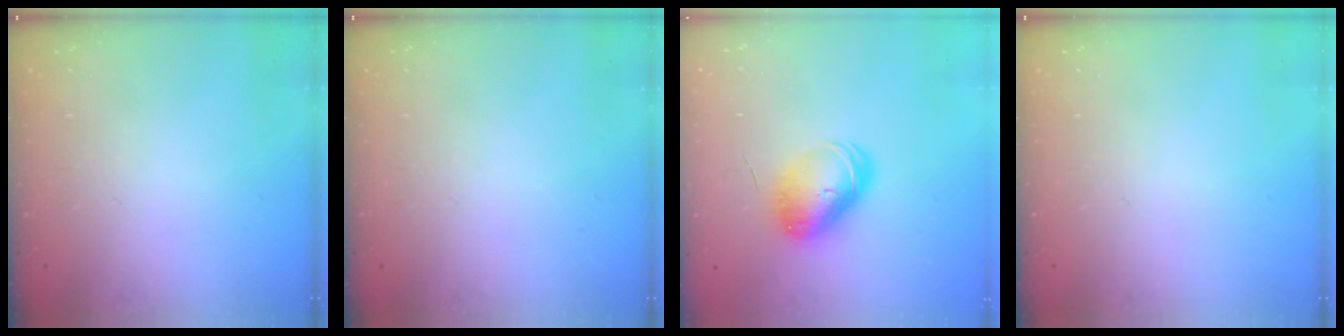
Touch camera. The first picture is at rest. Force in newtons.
{"total": 0.0}
{"total": 8.9, "press": 8.9, "slide": 0.7}
{"total": 0.0}